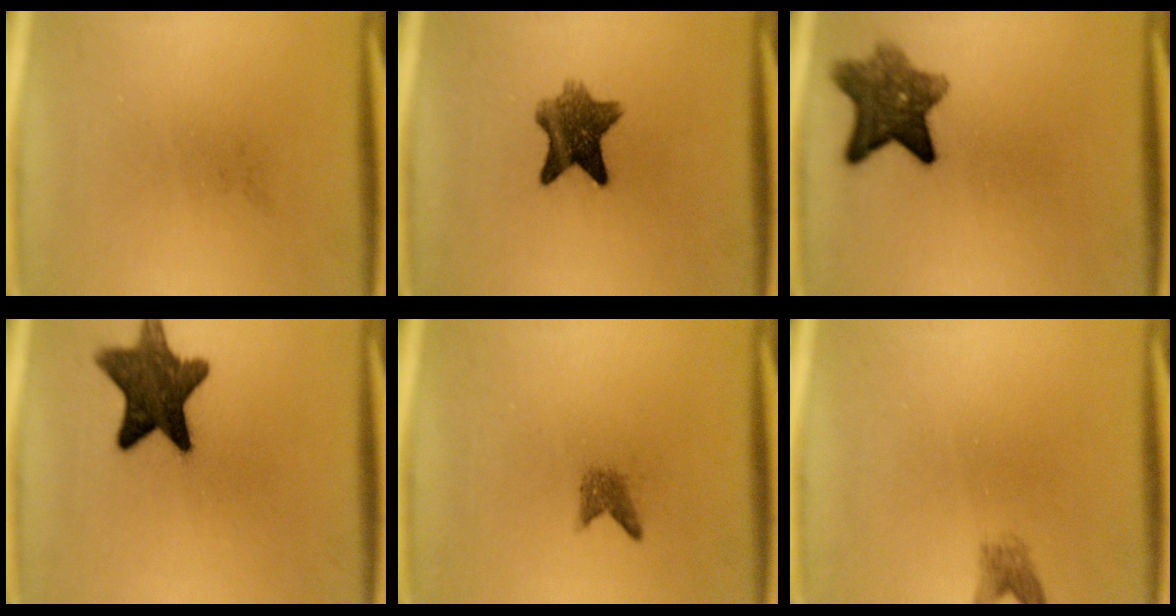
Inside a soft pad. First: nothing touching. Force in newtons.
{"total": 7.8}
{"total": 8.3}
{"total": 12.3}
{"total": 1.7}
{"total": 1.8}